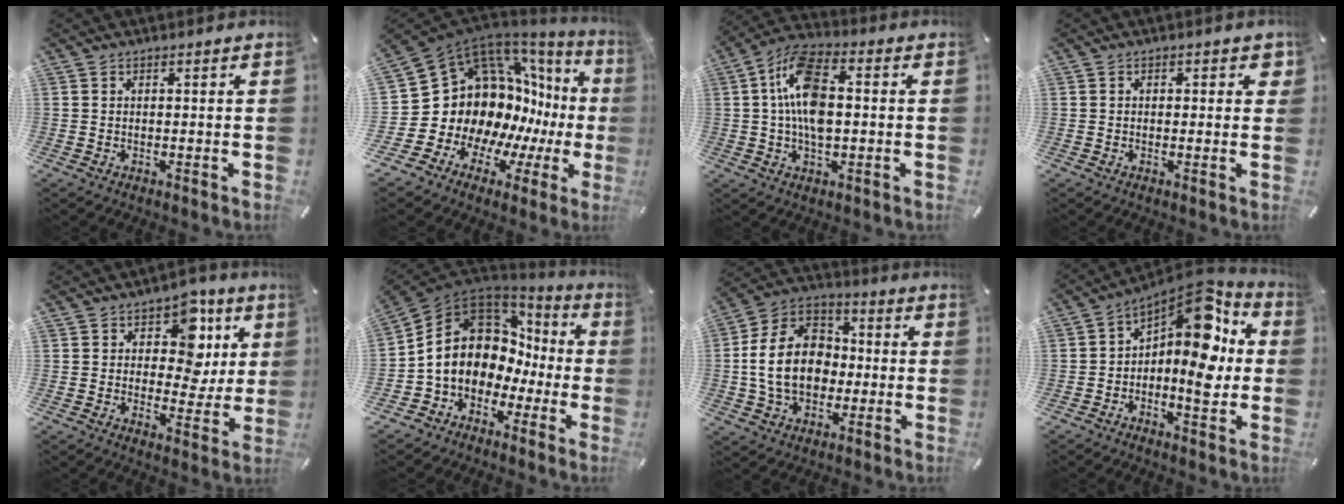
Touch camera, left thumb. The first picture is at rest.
{"total": 18.6, "force": [2.3, 15.4, 10.1], "torque": [-0.155, -0.092, 0.099]}
{"total": 12.1, "force": [0.5, 6.7, 10.2], "torque": [-0.214, 0.009, 0.009]}
{"total": 2.1, "force": [0.2, 1.4, 1.6], "torque": [-0.007, -0.001, -0.003]}
{"total": 12.1, "force": [4.3, 8.8, 7.1], "torque": [-0.089, -0.026, 0.074]}
{"total": 13.0, "force": [1.3, 10.9, 7.0], "torque": [-0.151, -0.024, 0.017]}
{"total": 16.0, "force": [-2.1, 12.4, 9.8], "torque": [-0.230, 0.023, -0.040]}
{"total": 13.4, "force": [3.3, 7.3, 10.7], "torque": [-0.137, -0.047, 0.056]}